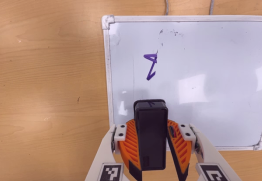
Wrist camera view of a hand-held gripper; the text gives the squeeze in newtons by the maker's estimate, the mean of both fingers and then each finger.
{"total": 10.1, "left": 10.0, "right": 10.1}